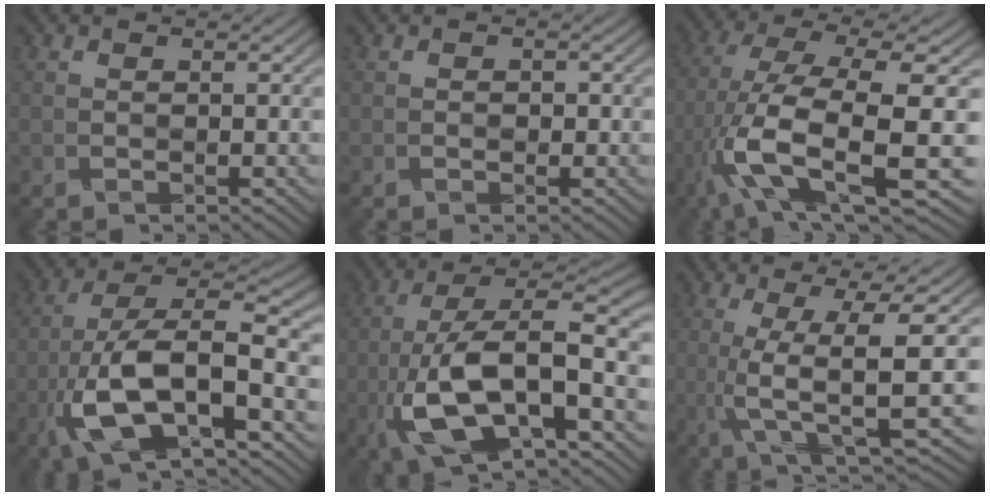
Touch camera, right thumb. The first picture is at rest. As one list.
[{"total": 1.2, "force": [-0.3, 1.0, 0.6], "torque": [-0.011, 0.000, -0.003]}, {"total": 13.6, "force": [-5.1, 3.9, 11.9], "torque": [-0.243, -0.011, -0.089]}, {"total": 13.2, "force": [-5.2, 5.0, 11.1], "torque": [-0.239, -0.002, -0.105]}, {"total": 13.9, "force": [-4.2, 5.5, 12.0], "torque": [-0.248, 0.002, -0.086]}, {"total": 9.1, "force": [-1.0, 1.4, 8.9], "torque": [-0.163, 0.014, -0.016]}]